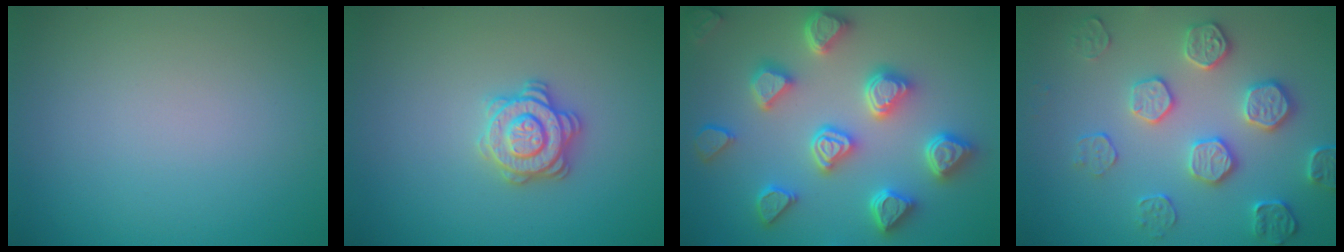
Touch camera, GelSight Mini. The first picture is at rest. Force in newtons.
{"total": 2.9, "press": 2.9, "slide": 0.4}
{"total": 6.6, "press": 6.0, "slide": 2.7}
{"total": 3.9, "press": 3.6, "slide": 1.7}